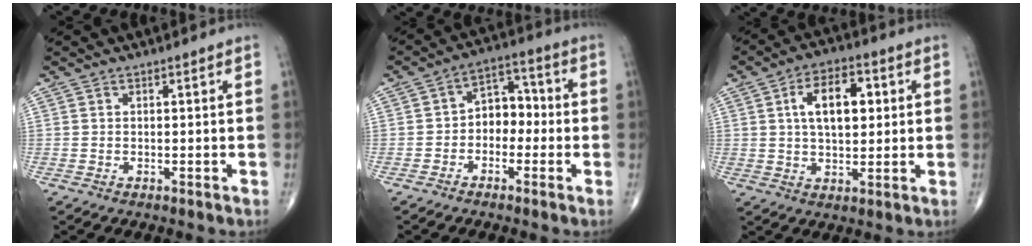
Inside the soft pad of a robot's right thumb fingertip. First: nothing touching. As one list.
[{"total": 7.1, "force": [-1.2, 5.3, 4.6], "torque": [-0.037, 0.037, -0.037]}, {"total": 10.8, "force": [2.4, 5.9, 8.7], "torque": [-0.123, 0.007, 0.036]}]